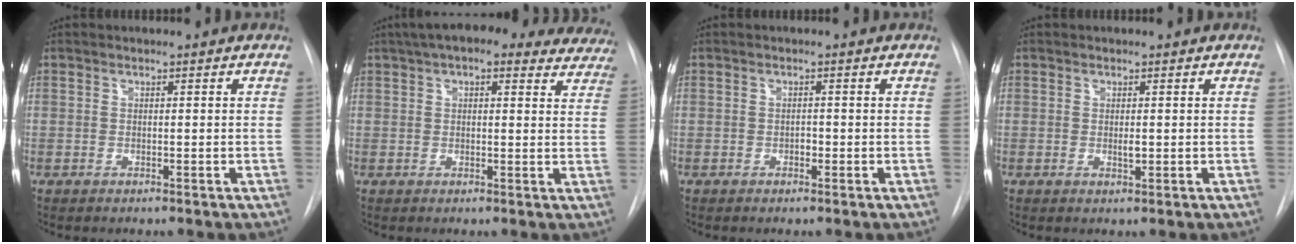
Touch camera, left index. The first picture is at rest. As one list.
[{"total": 20.5, "force": [16.8, 6.5, 9.7], "torque": [-0.135, 0.041, 0.198]}, {"total": 0.8, "force": [-0.3, 0.5, 0.5], "torque": [-0.008, 0.002, -0.007]}, {"total": 0.9, "force": [0.1, 0.4, 0.8], "torque": [-0.016, -0.003, 0.003]}]